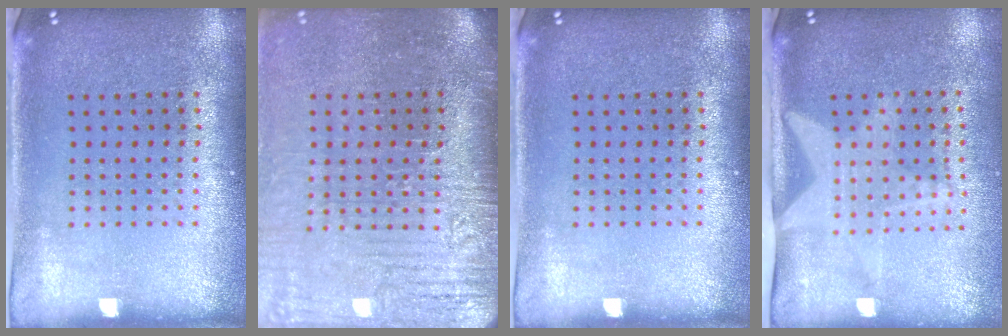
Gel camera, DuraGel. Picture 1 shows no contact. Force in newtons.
{"total": 4.2, "press": 3.6, "slide": 2.1}
{"total": 0.0}
{"total": 1.5, "press": 1.4, "slide": 0.5}